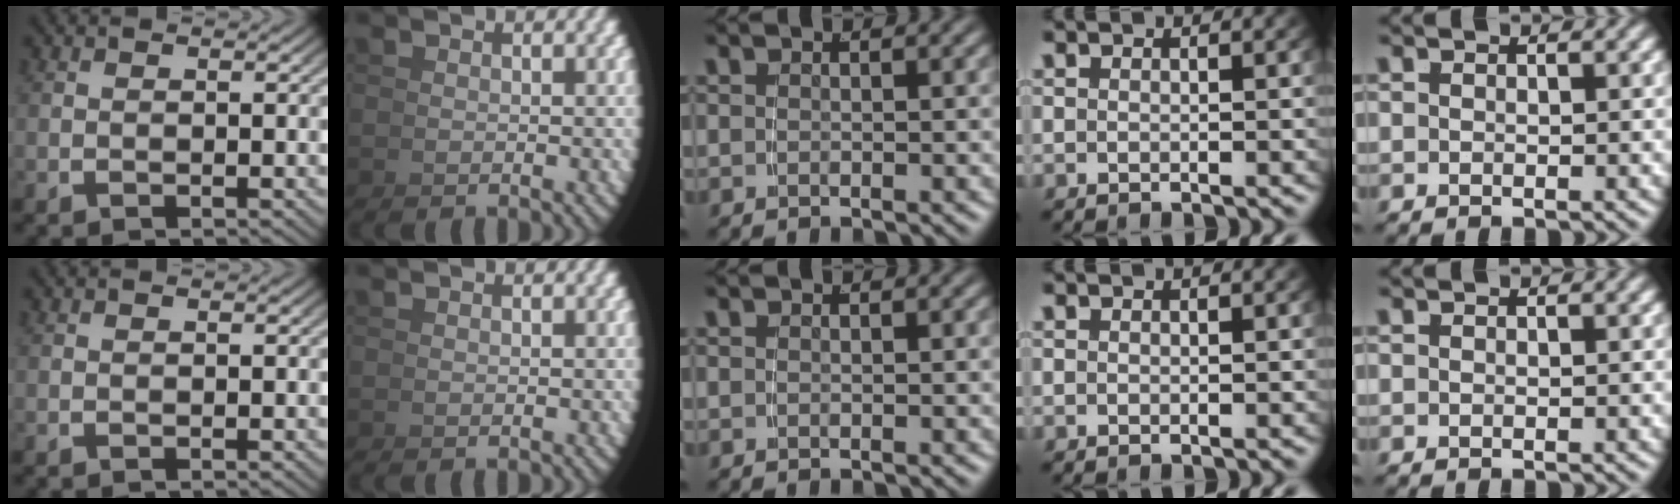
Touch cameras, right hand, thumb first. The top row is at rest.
{}